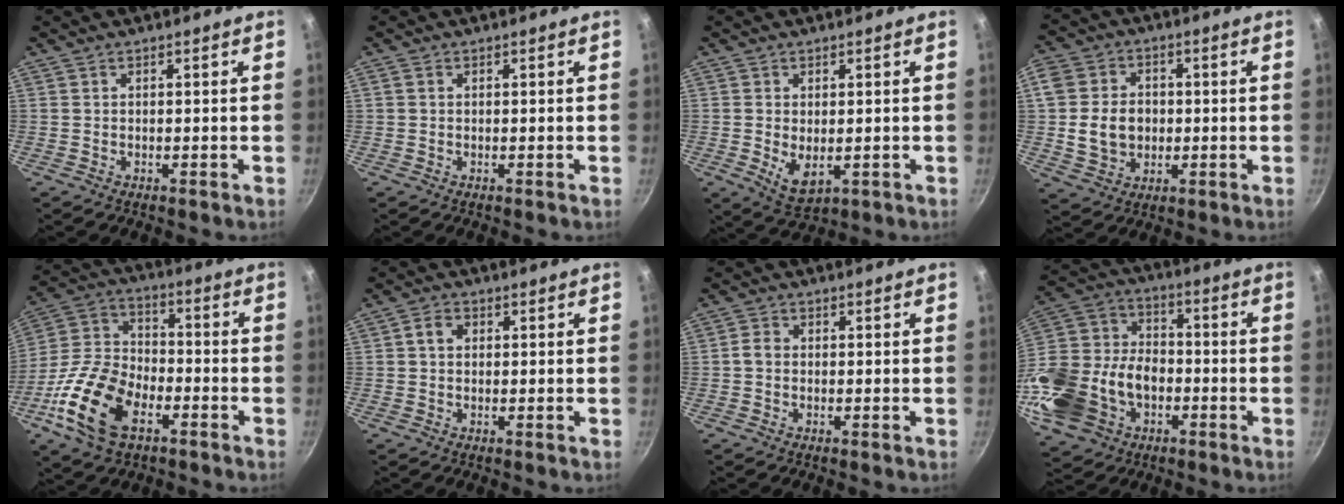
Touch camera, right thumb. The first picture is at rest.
{"total": 0.6, "force": [0.2, 0.4, 0.3], "torque": [-0.006, 0.003, 0.003]}
{"total": 5.7, "force": [-0.4, 3.6, 4.4], "torque": [-0.070, -0.018, 0.006]}
{"total": 10.9, "force": [-0.4, 9.0, 6.1], "torque": [-0.099, 0.011, -0.012]}
{"total": 17.7, "force": [-8.0, 10.3, 12.1], "torque": [-0.229, 0.040, -0.165]}
{"total": 2.7, "force": [0.4, 2.2, 1.6], "torque": [-0.022, 0.006, 0.004]}
{"total": 2.0, "force": [-0.3, 1.6, 1.1], "torque": [-0.021, 0.010, -0.009]}
{"total": 24.6, "force": [-7.9, 17.5, 15.3], "torque": [-0.316, 0.048, -0.141]}